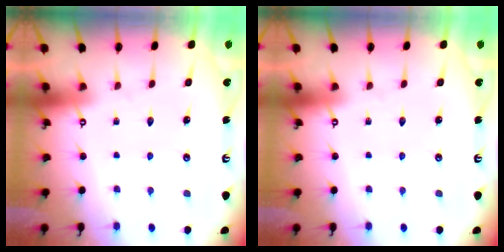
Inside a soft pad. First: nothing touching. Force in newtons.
{"total": 0.0}